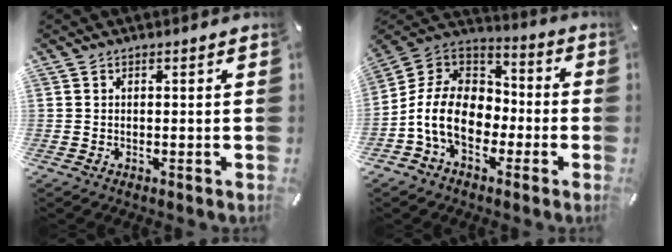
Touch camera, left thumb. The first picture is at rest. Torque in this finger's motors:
{"motor_torque": [1.32, 1.88, 1.50, 1.27, 0.23]}